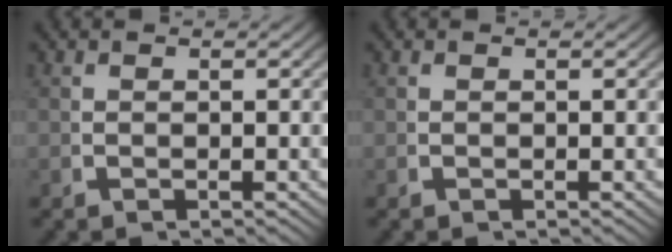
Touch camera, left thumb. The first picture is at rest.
{"total": 0.0}